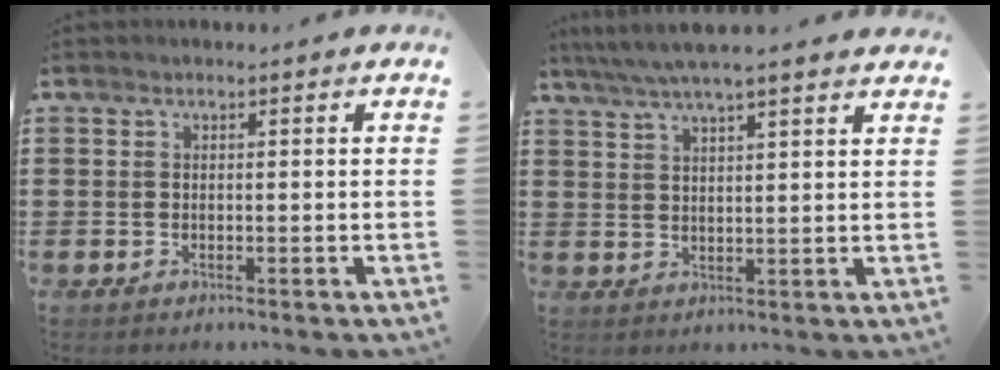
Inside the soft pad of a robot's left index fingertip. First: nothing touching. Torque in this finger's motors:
{"motor_torque": [1.10, -1.04, 0.63, 0.18]}